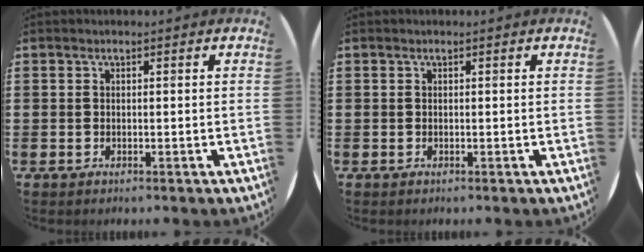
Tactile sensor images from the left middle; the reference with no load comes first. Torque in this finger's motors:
{"motor_torque": [0.03, -0.03, 0.01, 0.00]}